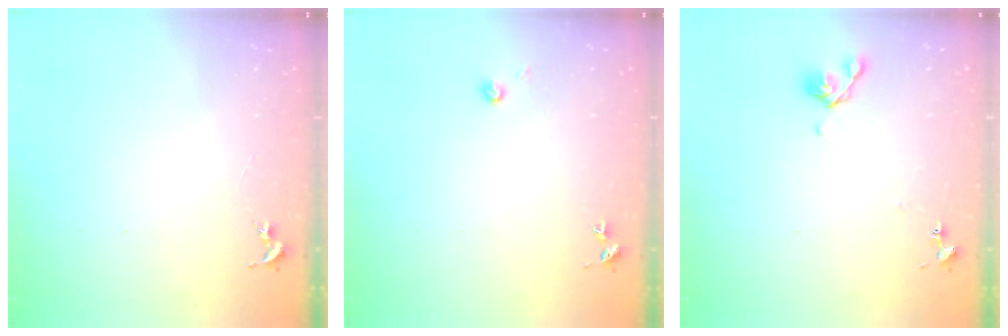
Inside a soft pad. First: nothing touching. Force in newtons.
{"total": 3.5, "press": 3.5, "slide": 0.2}
{"total": 7.1, "press": 7.0, "slide": 0.8}